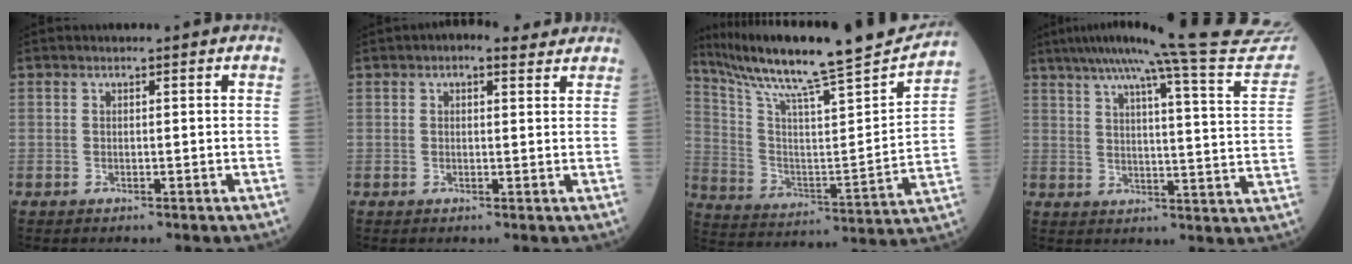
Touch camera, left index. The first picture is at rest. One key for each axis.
{"total": 3.4, "fx": 2.4, "fy": 1.5, "fz": 1.9, "tx": -0.035, "ty": 0.023, "tz": 0.032}
{"total": 23.4, "fx": 20.9, "fy": -0.6, "fz": 10.5, "tx": -0.192, "ty": -0.038, "tz": 0.321}
{"total": 26.0, "fx": 23.3, "fy": -0.9, "fz": 11.5, "tx": -0.180, "ty": -0.071, "tz": 0.286}